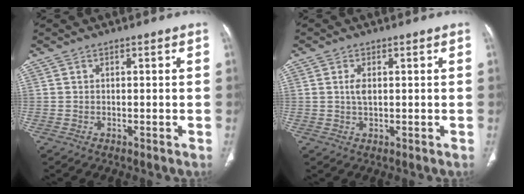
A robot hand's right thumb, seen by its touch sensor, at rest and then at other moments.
{"total": 2.3, "force": [0.4, 1.2, 2.0], "torque": [-0.042, -0.001, 0.009]}